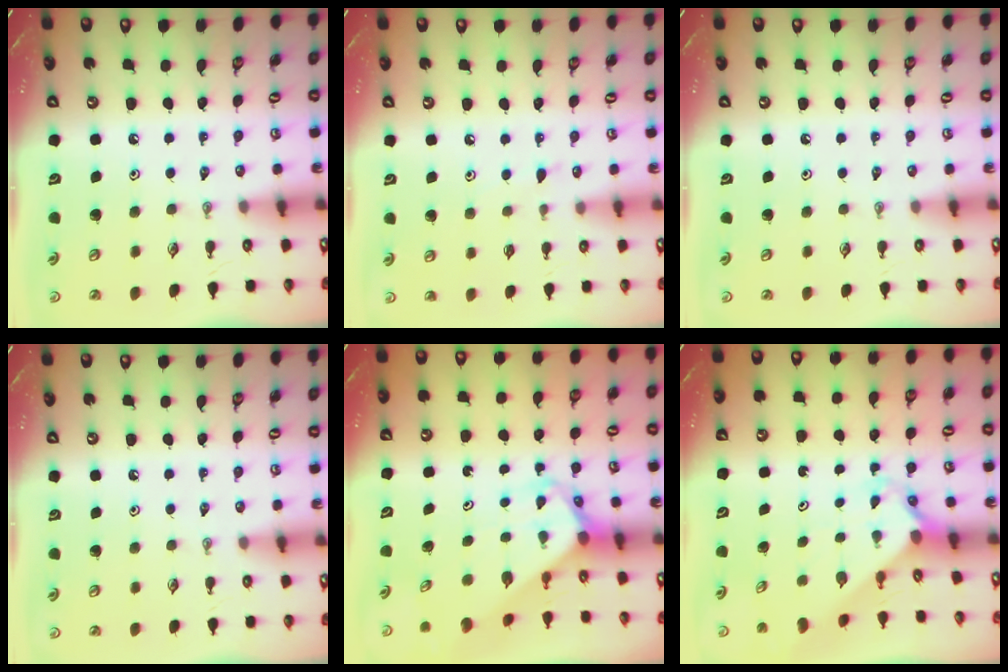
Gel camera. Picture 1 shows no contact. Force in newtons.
{"total": 5.7, "press": 5.7, "slide": 0.6}
{"total": 0.0}
{"total": 0.0}
{"total": 2.8, "press": 2.8, "slide": 0.2}
{"total": 2.3, "press": 2.3, "slide": 0.2}